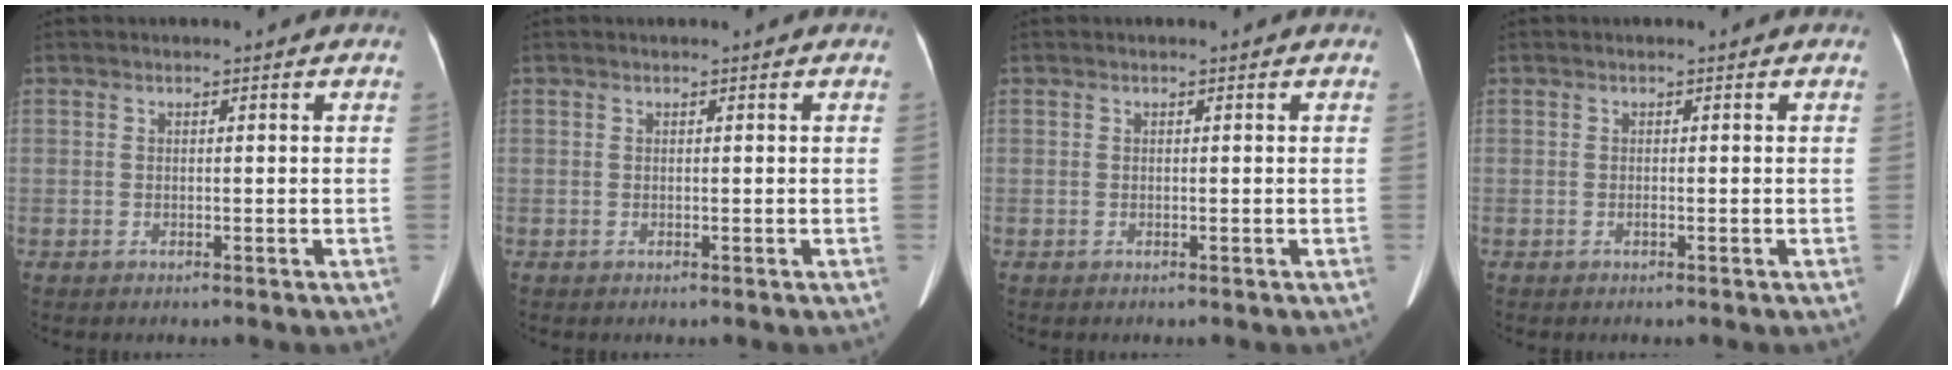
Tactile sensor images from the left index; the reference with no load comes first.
{"total": 0.0}
{"total": 0.0}
{"total": 0.0}